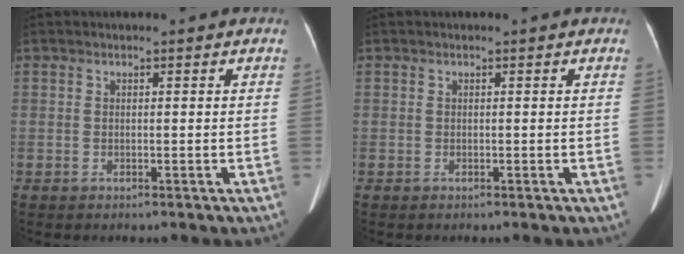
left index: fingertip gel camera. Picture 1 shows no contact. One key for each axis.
{"total": 0.0}